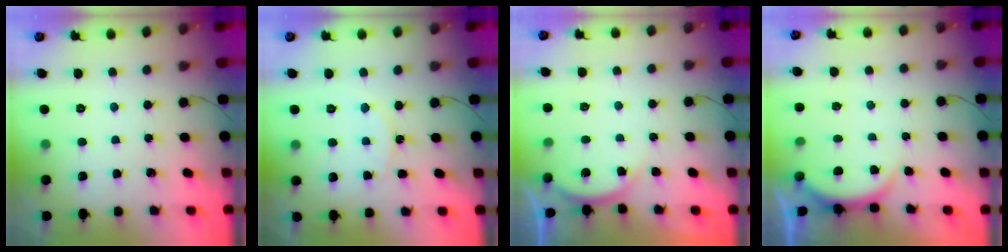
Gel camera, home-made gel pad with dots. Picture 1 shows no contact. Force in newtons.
{"total": 9.2, "press": 9.2, "slide": 0.4}
{"total": 3.2, "press": 3.2, "slide": 0.6}
{"total": 2.5, "press": 2.5, "slide": 0.6}